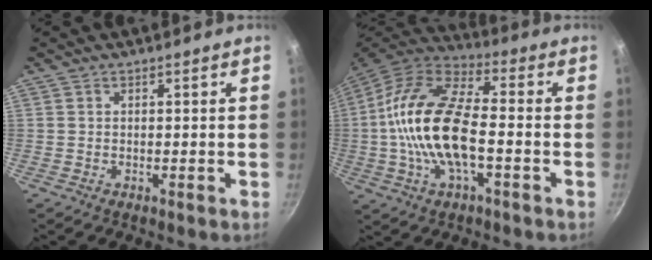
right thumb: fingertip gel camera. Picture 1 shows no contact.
{"total": 19.1, "force": [-2.2, 8.7, 16.8], "torque": [-0.312, 0.036, -0.057]}